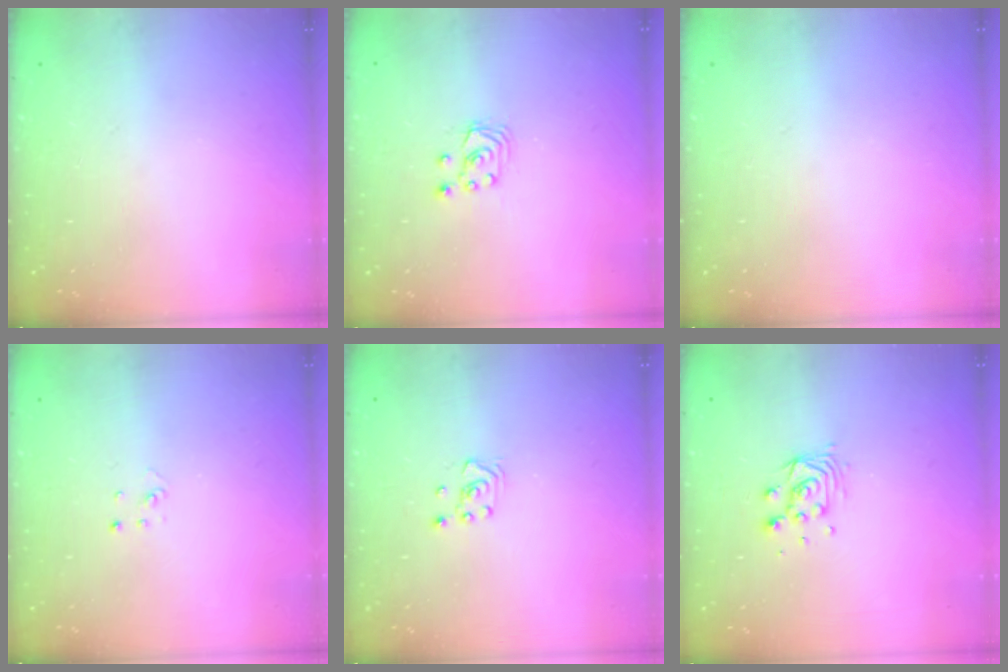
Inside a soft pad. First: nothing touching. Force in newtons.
{"total": 2.6, "press": 2.6, "slide": 0.3}
{"total": 0.0}
{"total": 2.0, "press": 2.0, "slide": 0.1}
{"total": 2.6, "press": 2.4, "slide": 1.0}
{"total": 6.4, "press": 6.4, "slide": 0.3}